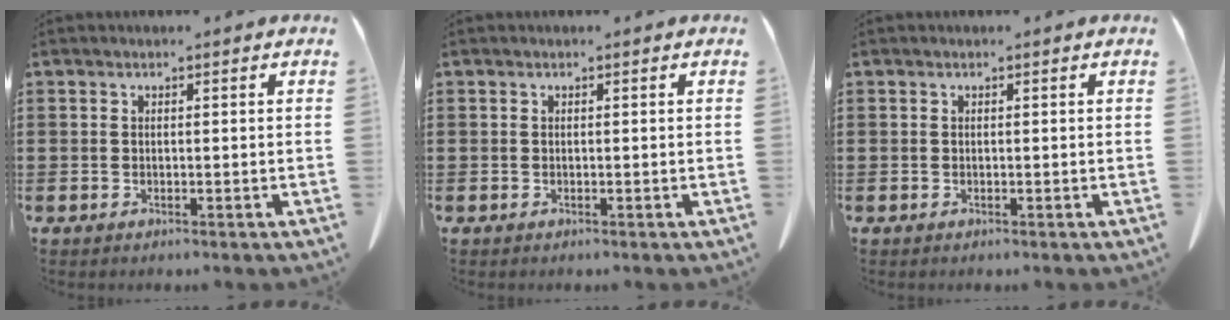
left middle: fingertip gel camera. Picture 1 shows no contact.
{"total": 0.0}
{"total": 0.0}